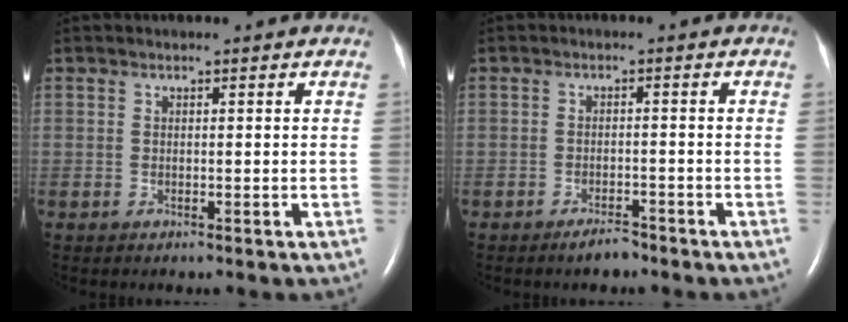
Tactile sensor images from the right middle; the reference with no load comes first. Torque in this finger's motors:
{"motor_torque": [0.37, -0.23, -0.03, 0.00]}